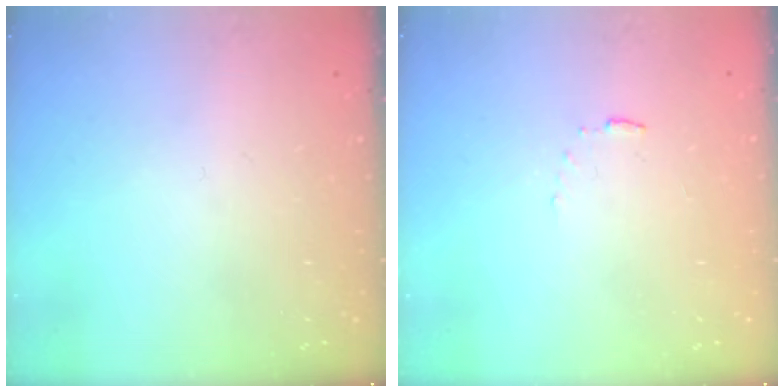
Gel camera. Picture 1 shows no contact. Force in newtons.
{"total": 3.0, "press": 3.0, "slide": 0.4}